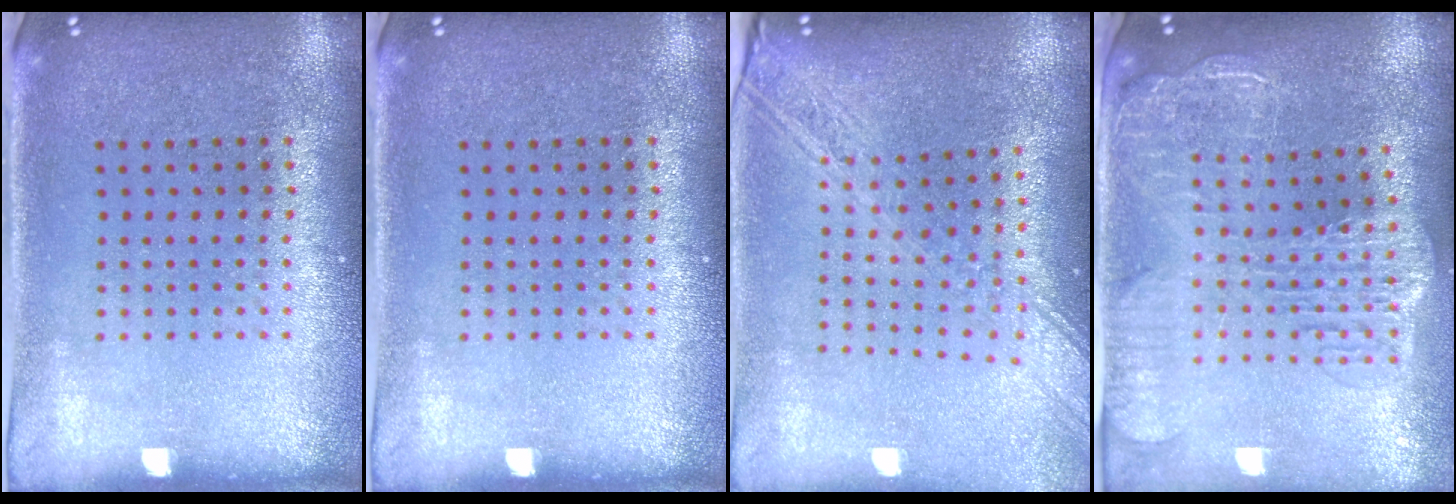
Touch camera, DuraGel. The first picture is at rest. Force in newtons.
{"total": 0.0}
{"total": 2.5, "press": 2.0, "slide": 1.4}
{"total": 2.9, "press": 2.4, "slide": 1.7}